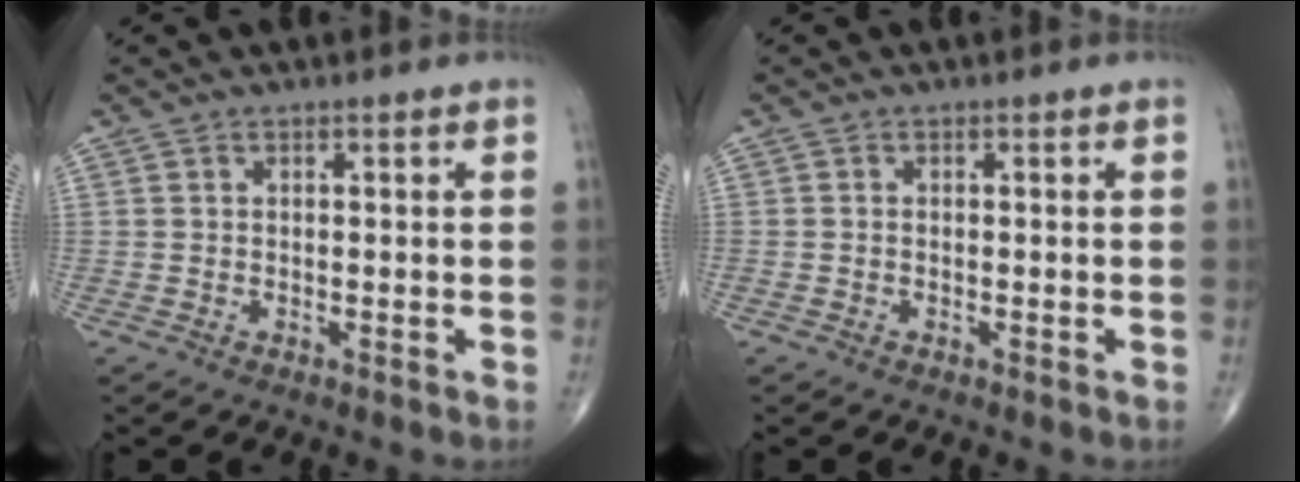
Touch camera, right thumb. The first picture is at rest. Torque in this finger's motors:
{"motor_torque": [-0.14, -0.15, 0.06, 0.08, -0.01]}